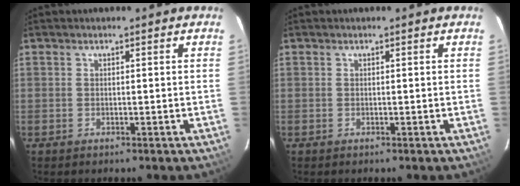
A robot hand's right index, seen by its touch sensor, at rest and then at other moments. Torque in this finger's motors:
{"motor_torque": [0.00, 0.00, 0.01, 0.00]}